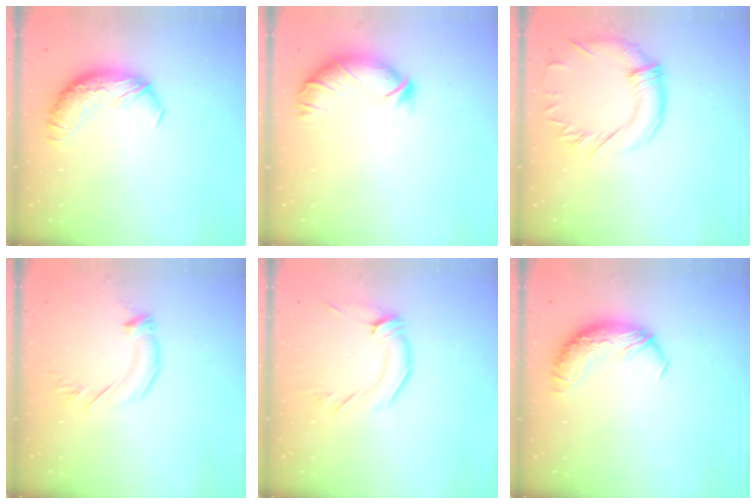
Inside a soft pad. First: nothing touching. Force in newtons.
{"total": 4.1, "press": 3.9, "slide": 1.1}
{"total": 1.9, "press": 1.6, "slide": 1.1}
{"total": 2.9, "press": 2.9, "slide": 0.5}
{"total": 0.9, "press": 0.7, "slide": 0.6}
{"total": 0.0}